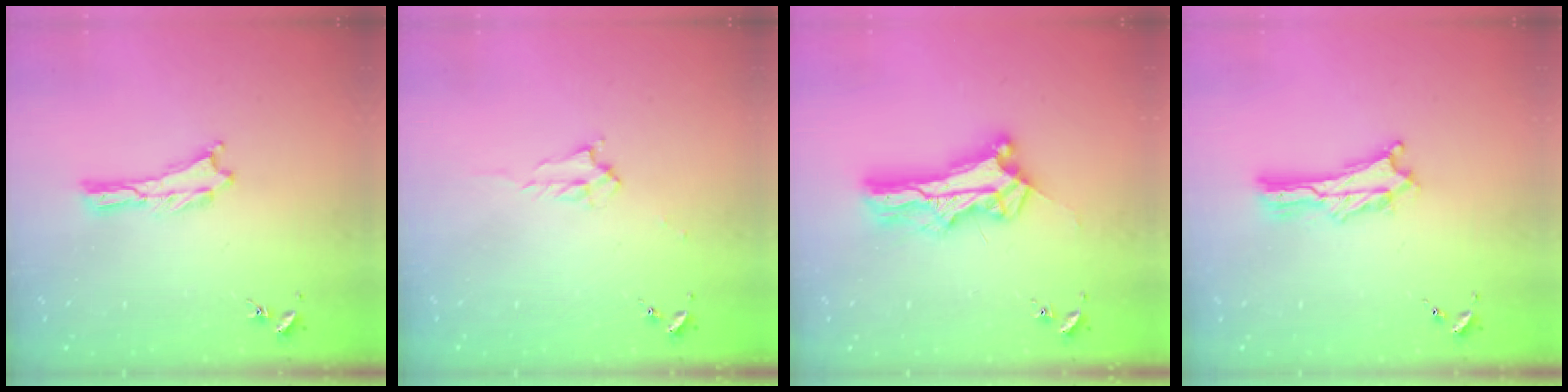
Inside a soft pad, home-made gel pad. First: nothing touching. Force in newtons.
{"total": 1.7, "press": 1.6, "slide": 0.2}
{"total": 9.8, "press": 9.8, "slide": 0.8}
{"total": 2.7, "press": 2.7, "slide": 0.3}